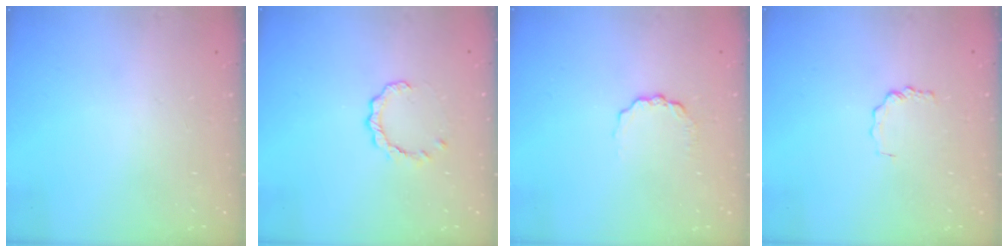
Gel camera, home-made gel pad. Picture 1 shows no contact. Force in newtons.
{"total": 2.6, "press": 2.6, "slide": 0.2}
{"total": 2.7, "press": 2.7, "slide": 0.3}
{"total": 2.1, "press": 2.1, "slide": 0.3}